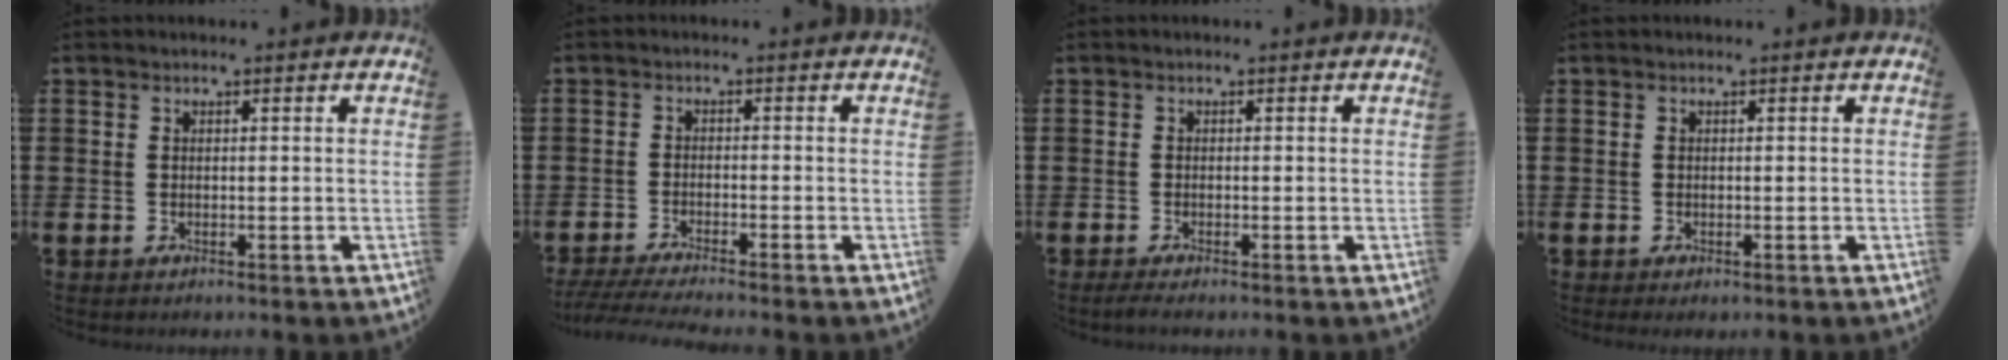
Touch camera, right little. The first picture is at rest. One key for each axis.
{"total": 2.3, "fx": -2.1, "fy": -0.1, "fz": 1.1, "tx": -0.018, "ty": 0.001, "tz": -0.039}
{"total": 0.8, "fx": -0.4, "fy": 0.1, "fz": 0.6, "tx": -0.012, "ty": -0.001, "tz": -0.008}
{"total": 0.0}